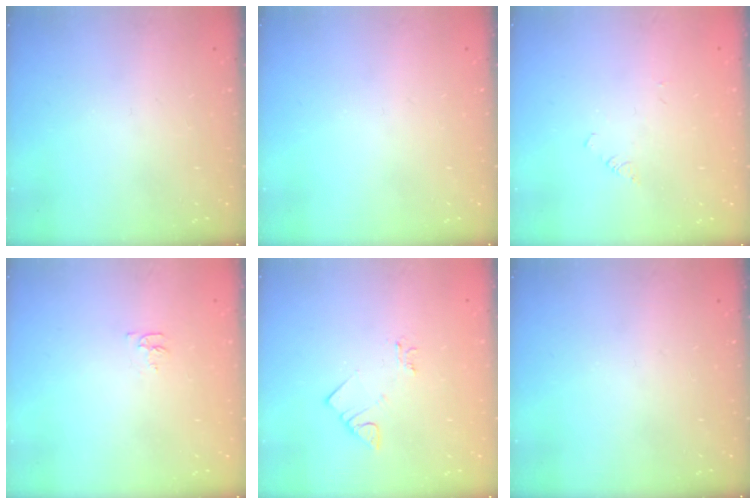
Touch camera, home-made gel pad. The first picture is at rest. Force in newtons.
{"total": 0.0}
{"total": 1.0, "press": 0.9, "slide": 0.2}
{"total": 4.0, "press": 3.9, "slide": 0.4}
{"total": 3.3, "press": 3.2, "slide": 0.4}
{"total": 0.0}